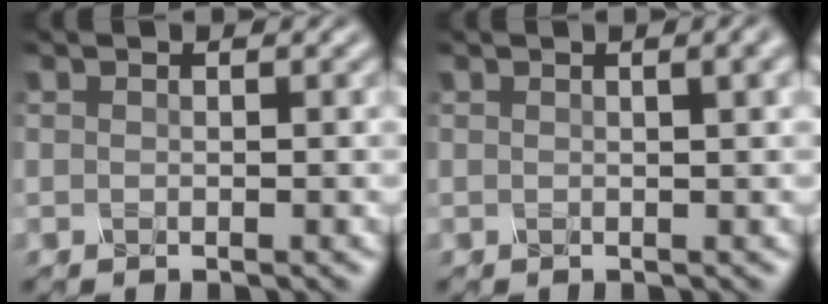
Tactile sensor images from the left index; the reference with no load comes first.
{"total": 5.5, "force": [2.3, 2.7, 4.2], "torque": [-0.019, 0.045, 0.005]}